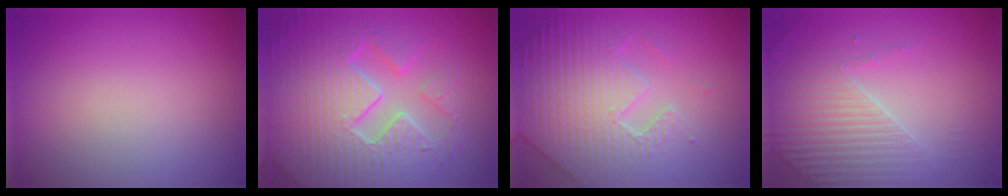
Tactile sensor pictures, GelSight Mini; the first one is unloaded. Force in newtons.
{"total": 10.0, "press": 6.7, "slide": 7.4}
{"total": 8.9, "press": 6.3, "slide": 6.2}
{"total": 4.1, "press": 3.3, "slide": 2.4}